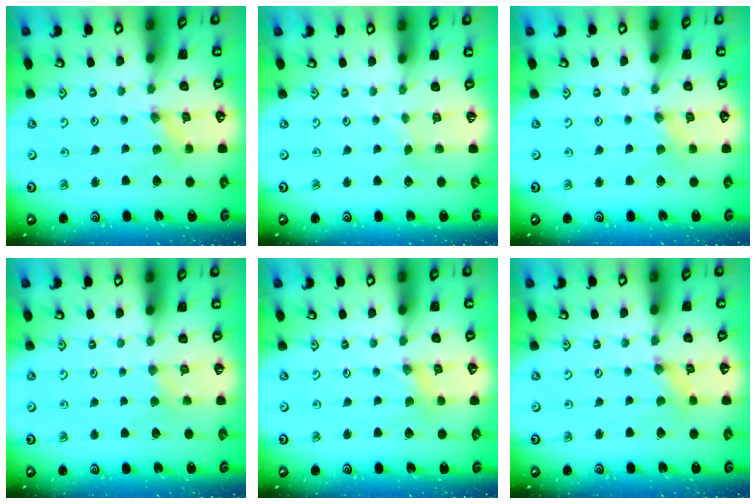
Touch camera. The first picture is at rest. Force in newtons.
{"total": 1.0, "press": 0.9, "slide": 0.2}
{"total": 1.4, "press": 1.3, "slide": 0.2}
{"total": 2.5, "press": 2.5, "slide": 0.4}
{"total": 0.0}
{"total": 0.8, "press": 0.7, "slide": 0.3}